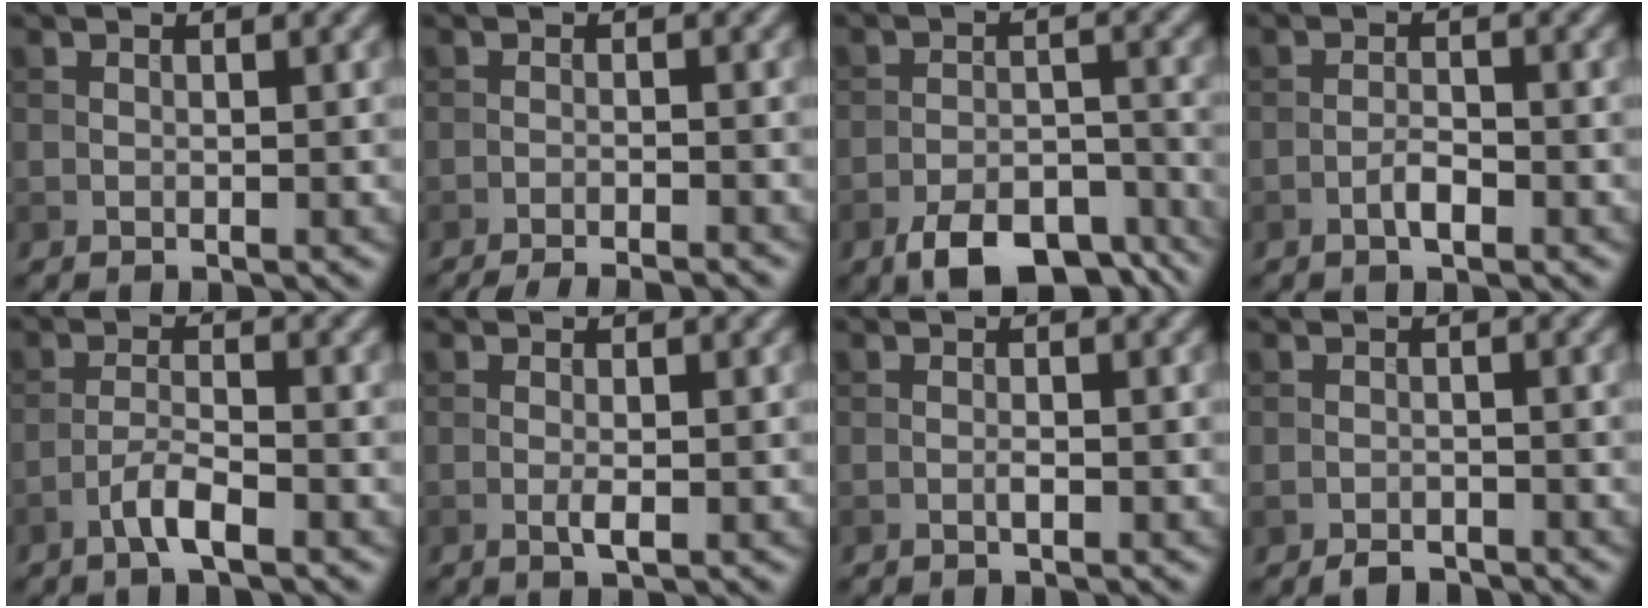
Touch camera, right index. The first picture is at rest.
{"total": 4.9, "force": [-4.3, 0.8, 2.3], "torque": [-0.031, -0.005, -0.066]}
{"total": 8.9, "force": [-6.3, 3.7, 5.0], "torque": [-0.075, -0.013, -0.102]}
{"total": 1.8, "force": [-1.0, 0.5, 1.4], "torque": [-0.027, 0.003, -0.021]}
{"total": 2.9, "force": [-1.8, 0.5, 2.2], "torque": [-0.045, 0.007, -0.039]}
{"total": 1.4, "force": [-0.3, 0.3, 1.3], "torque": [-0.027, -0.003, -0.009]}
{"total": 0.7, "force": [-0.3, 0.1, 0.6], "torque": [-0.012, 0.000, -0.007]}
{"total": 1.8, "force": [-1.6, 0.8, 0.6], "torque": [-0.008, 0.000, -0.030]}